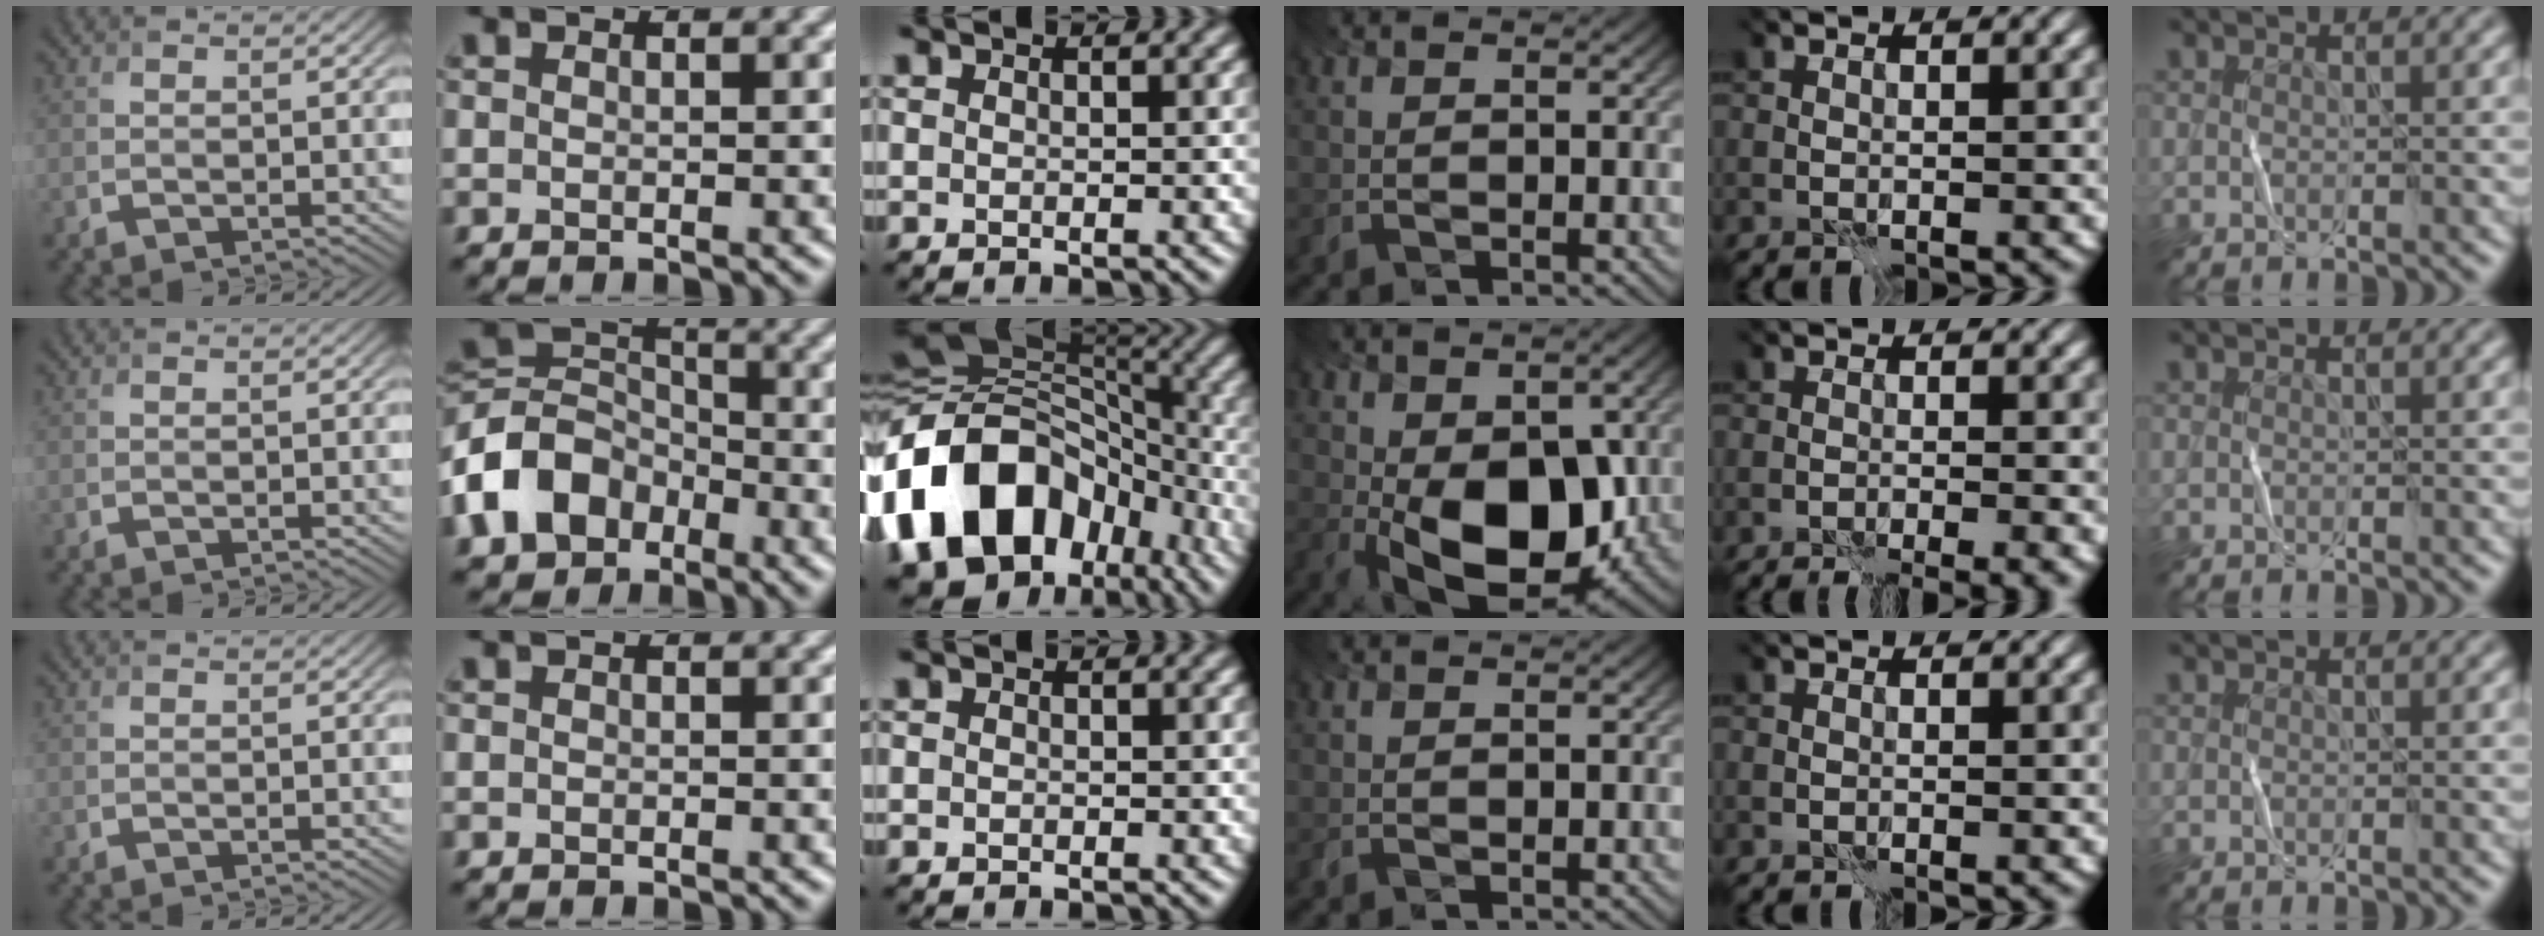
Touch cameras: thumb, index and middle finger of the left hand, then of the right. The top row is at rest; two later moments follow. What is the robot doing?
{"motion": "fold", "object": "bandana"}